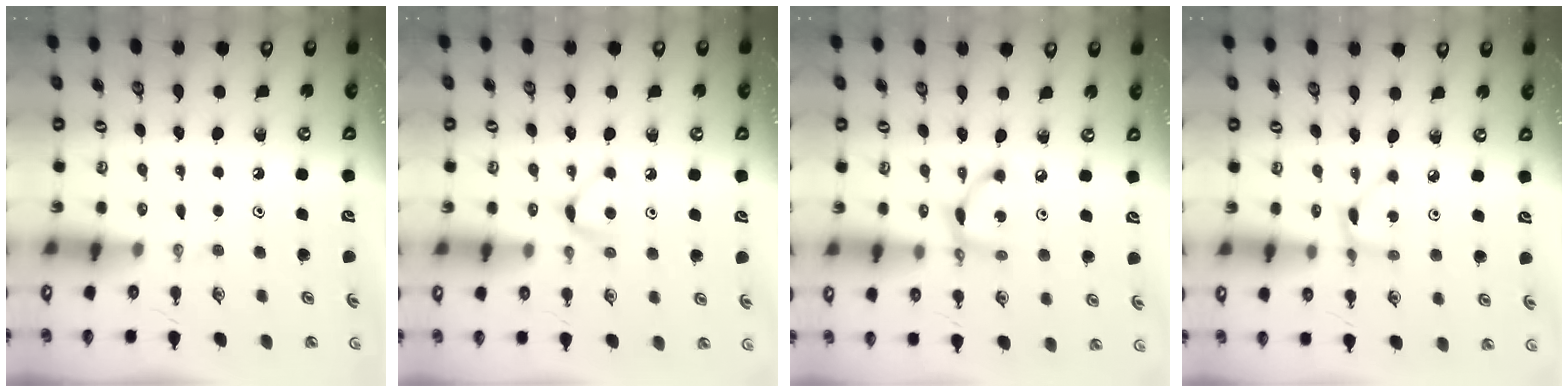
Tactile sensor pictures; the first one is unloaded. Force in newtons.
{"total": 6.1, "press": 6.1, "slide": 0.7}
{"total": 8.1, "press": 8.1, "slide": 0.3}
{"total": 2.2, "press": 2.2, "slide": 0.1}